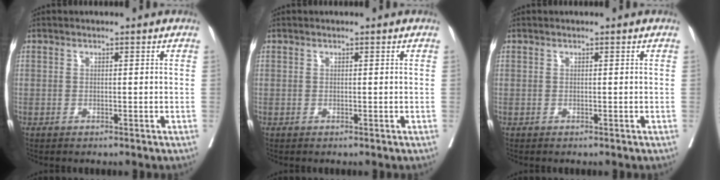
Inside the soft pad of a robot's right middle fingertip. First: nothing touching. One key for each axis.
{"total": 0.0}
{"total": 0.0}